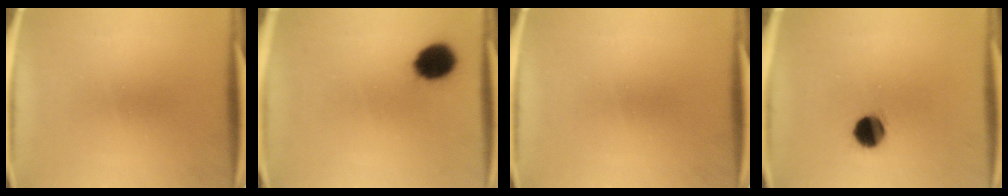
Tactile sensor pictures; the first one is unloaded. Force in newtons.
{"total": 9.1}
{"total": 0.0}
{"total": 7.6}